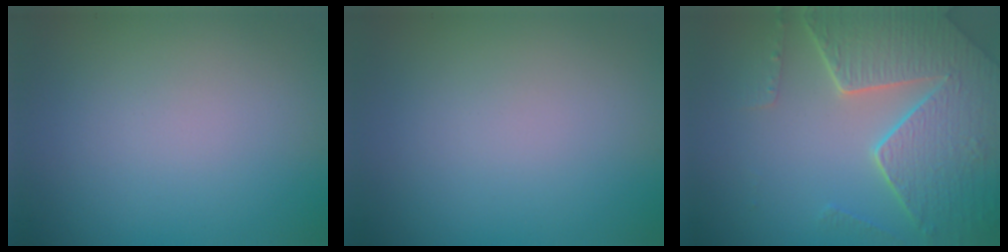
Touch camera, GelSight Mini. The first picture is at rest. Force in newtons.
{"total": 0.0}
{"total": 8.1, "press": 5.9, "slide": 5.6}